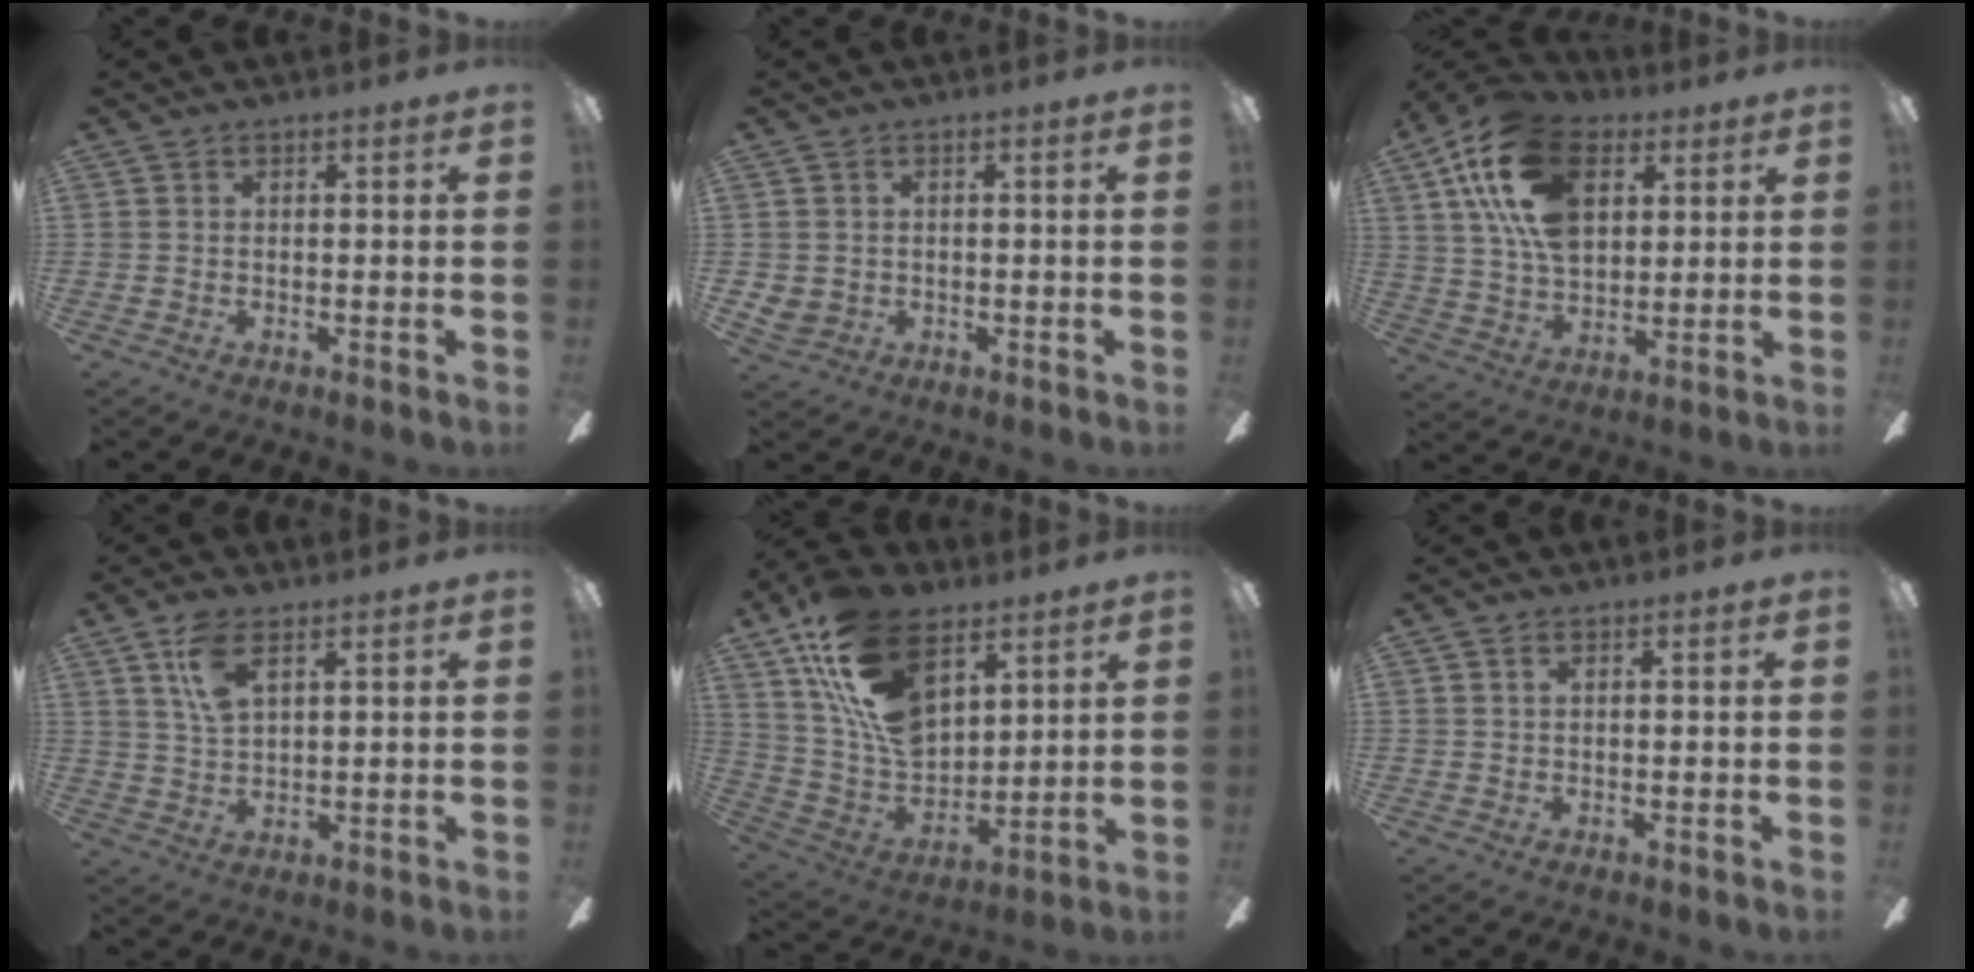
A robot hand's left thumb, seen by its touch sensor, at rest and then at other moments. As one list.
[{"total": 2.7, "force": [0.1, 2.5, 0.9], "torque": [-0.017, 0.005, 0.003]}, {"total": 20.6, "force": [8.7, 12.6, 13.8], "torque": [-0.283, -0.009, 0.153]}, {"total": 8.2, "force": [4.4, 3.8, 5.8], "torque": [-0.116, 0.001, 0.080]}, {"total": 21.5, "force": [11.0, 12.5, 13.6], "torque": [-0.275, -0.049, 0.200]}, {"total": 1.1, "force": [0.5, 0.5, 0.8], "torque": [-0.017, 0.004, 0.009]}]